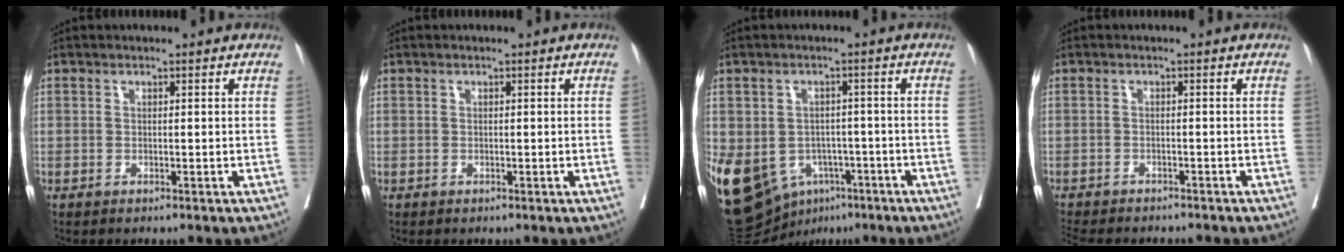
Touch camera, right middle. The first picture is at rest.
{"total": 0.0}
{"total": 18.3, "force": [-7.9, 13.8, 9.1], "torque": [-0.225, 0.004, -0.102]}
{"total": 10.6, "force": [-9.4, 2.7, 4.0], "torque": [-0.072, -0.012, -0.125]}